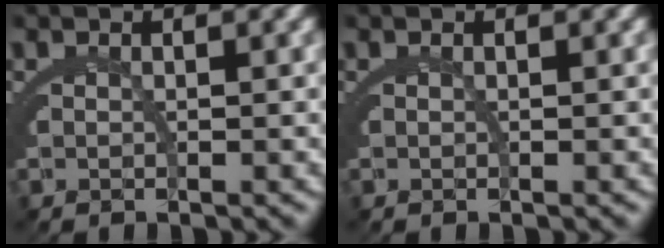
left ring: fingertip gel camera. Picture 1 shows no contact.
{"total": 0.0}